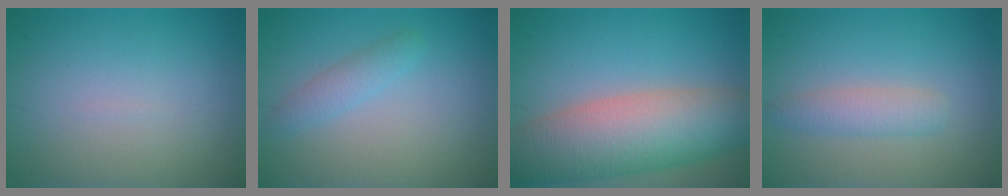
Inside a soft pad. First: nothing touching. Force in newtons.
{"total": 1.8, "press": 1.8, "slide": 0.1}
{"total": 10.4, "press": 10.4, "slide": 0.5}
{"total": 2.3, "press": 2.3, "slide": 0.1}